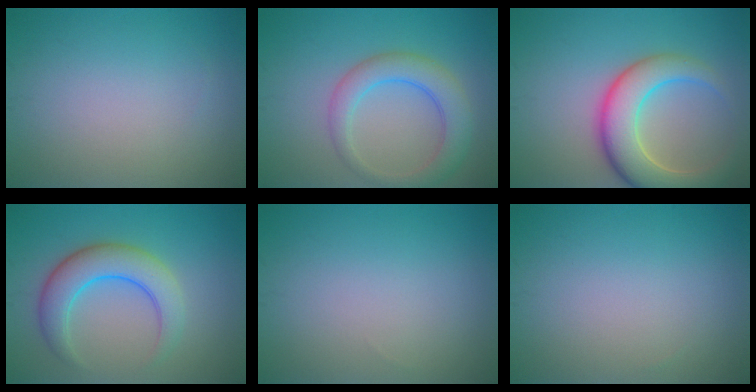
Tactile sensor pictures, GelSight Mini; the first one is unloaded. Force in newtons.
{"total": 4.4, "press": 4.4, "slide": 0.2}
{"total": 7.2, "press": 7.2, "slide": 0.6}
{"total": 5.5, "press": 5.5, "slide": 0.2}
{"total": 0.0}
{"total": 0.0}